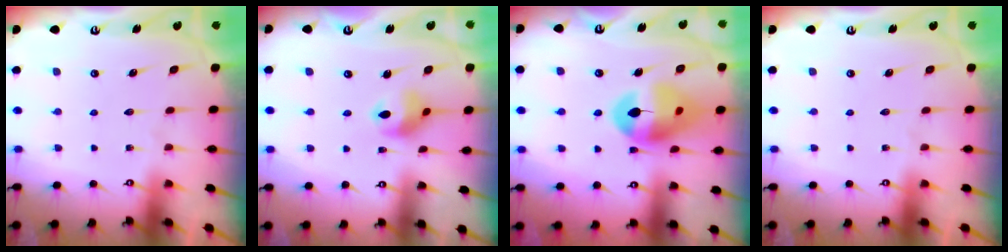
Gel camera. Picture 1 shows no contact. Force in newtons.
{"total": 7.2, "press": 7.2, "slide": 0.4}
{"total": 14.3, "press": 14.2, "slide": 2.0}
{"total": 0.0}